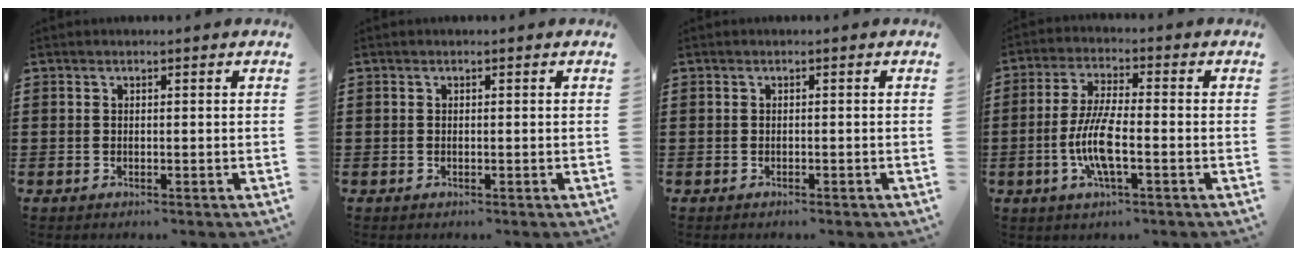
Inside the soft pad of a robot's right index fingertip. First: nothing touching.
{"total": 0.0}
{"total": 0.0}
{"total": 8.0, "force": [-2.2, 2.1, 7.4], "torque": [-0.165, -0.012, -0.048]}